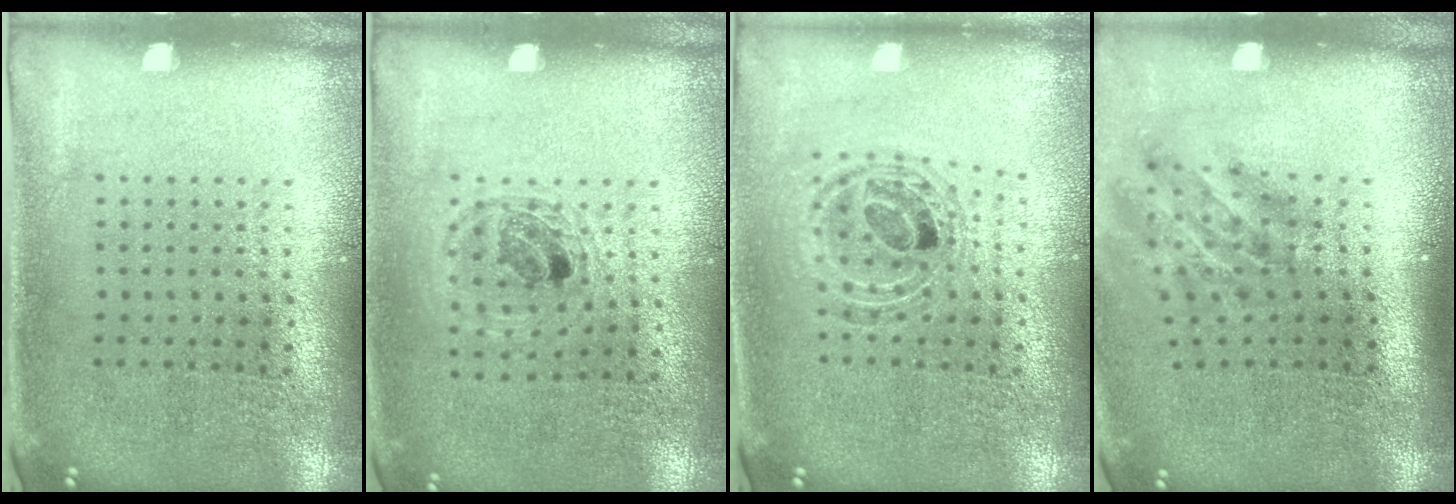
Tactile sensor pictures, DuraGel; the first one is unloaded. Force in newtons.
{"total": 1.0, "press": 1.0, "slide": 0.3}
{"total": 0.8, "press": 0.8, "slide": 0.1}
{"total": 1.9, "press": 1.1, "slide": 1.5}